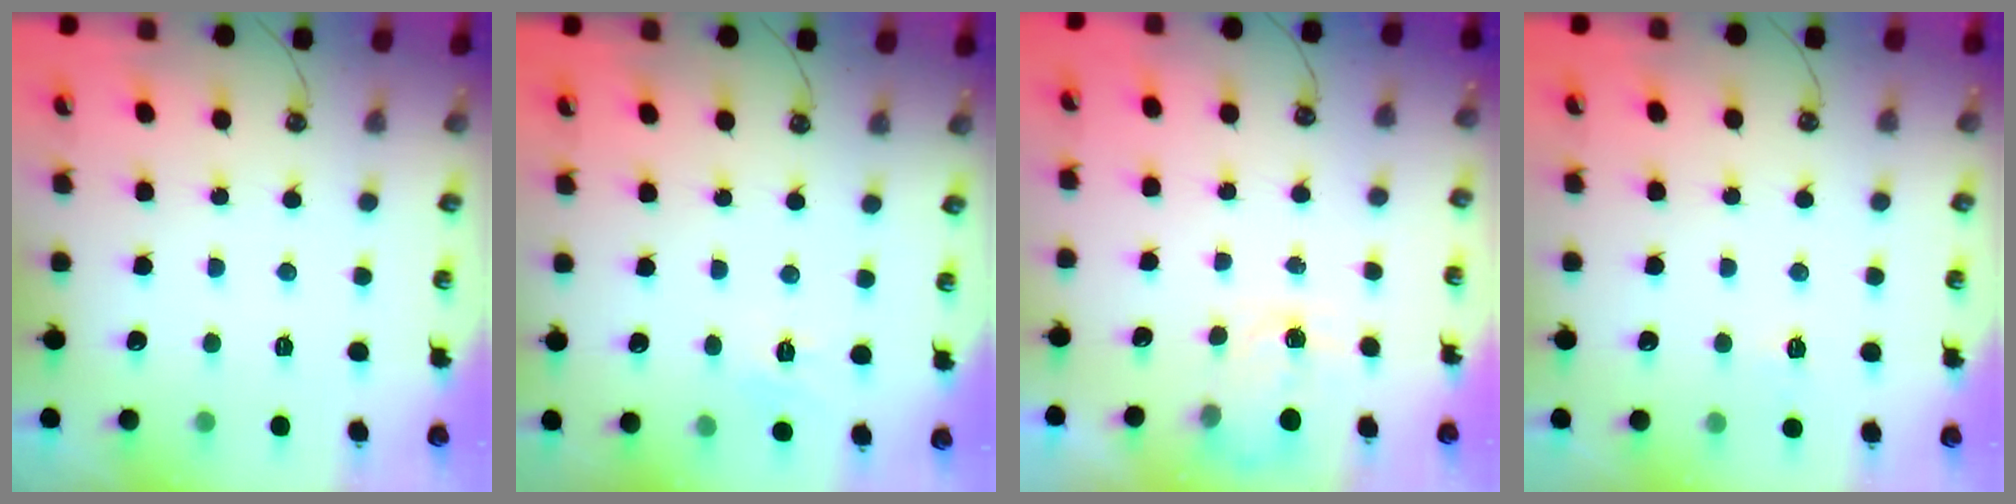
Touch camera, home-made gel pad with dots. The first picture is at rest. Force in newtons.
{"total": 5.3, "press": 5.2, "slide": 0.6}
{"total": 2.6, "press": 2.6, "slide": 0.4}
{"total": 2.3, "press": 2.3, "slide": 0.3}